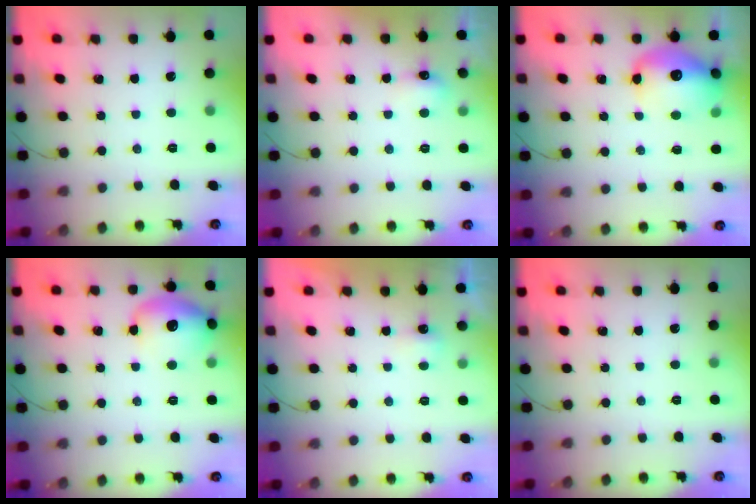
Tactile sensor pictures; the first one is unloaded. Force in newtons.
{"total": 5.2, "press": 5.1, "slide": 0.9}
{"total": 14.6, "press": 14.2, "slide": 3.4}
{"total": 13.4, "press": 13.2, "slide": 2.3}
{"total": 2.3, "press": 2.2, "slide": 0.6}
{"total": 0.0}